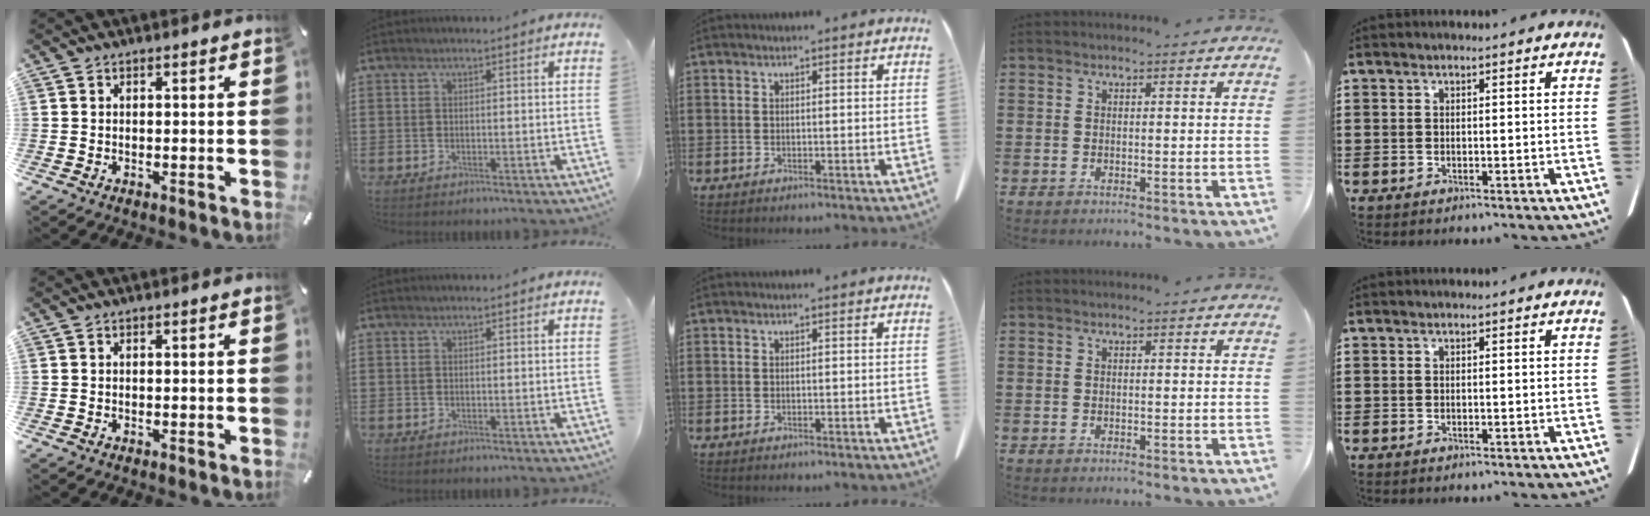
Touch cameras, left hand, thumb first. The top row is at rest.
{}